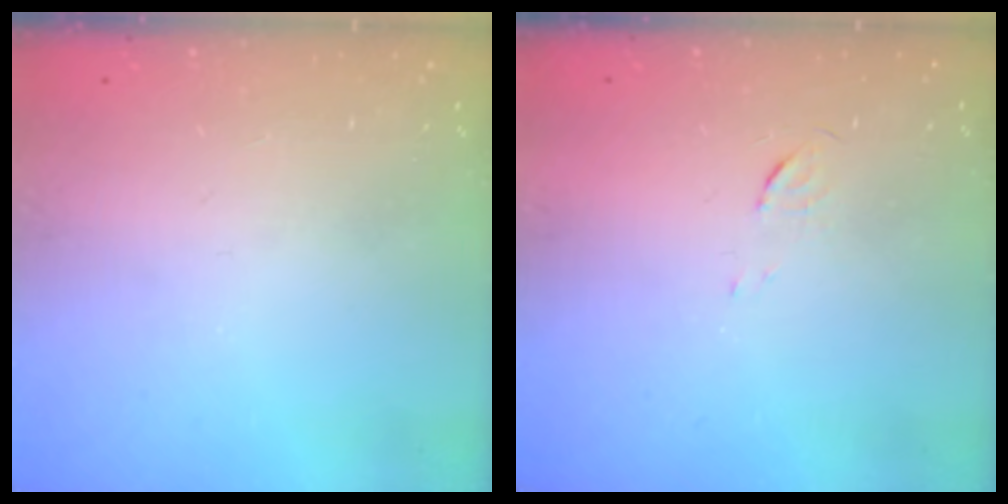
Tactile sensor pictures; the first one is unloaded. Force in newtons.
{"total": 3.4, "press": 3.4, "slide": 0.3}